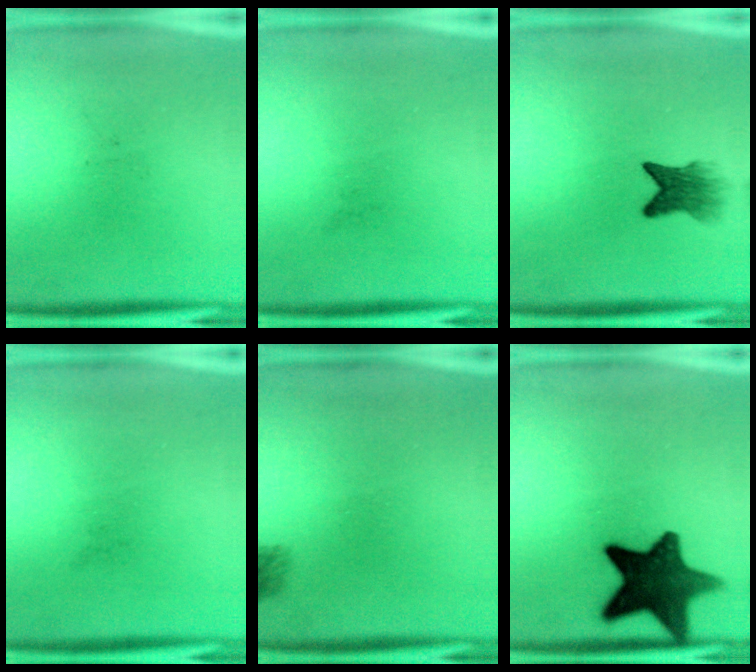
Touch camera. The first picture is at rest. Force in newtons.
{"total": 0.0}
{"total": 4.8}
{"total": 0.0}
{"total": 1.6}
{"total": 14.8}